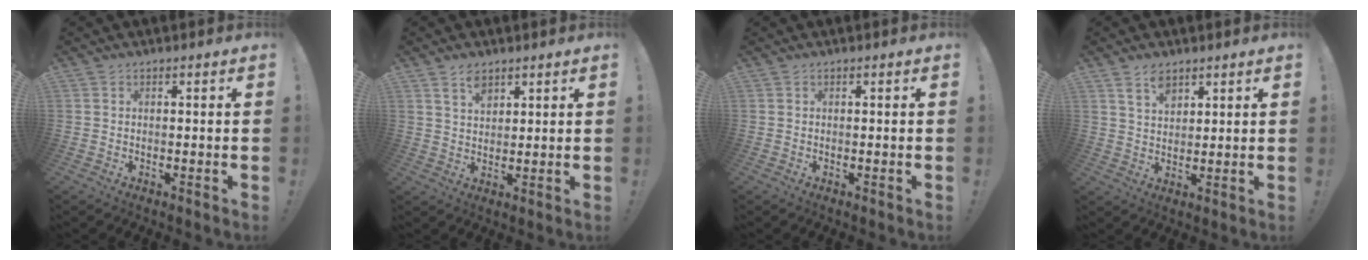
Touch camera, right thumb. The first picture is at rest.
{"total": 4.8, "force": [3.3, 2.7, 2.3], "torque": [-0.029, -0.018, 0.057]}
{"total": 0.0}
{"total": 5.9, "force": [4.0, 3.3, 2.8], "torque": [-0.041, -0.021, 0.073]}